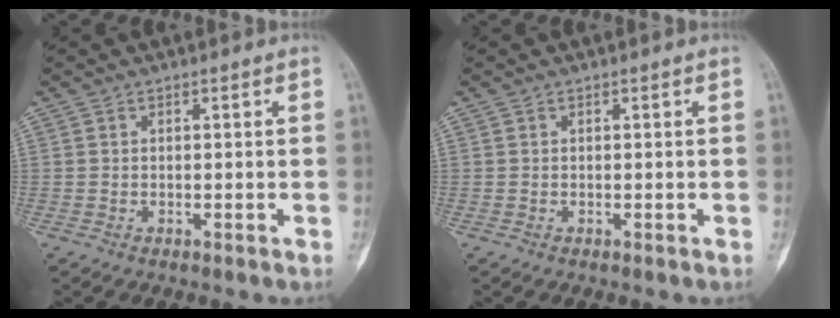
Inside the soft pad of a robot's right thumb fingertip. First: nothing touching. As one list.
[{"total": 0.0}]